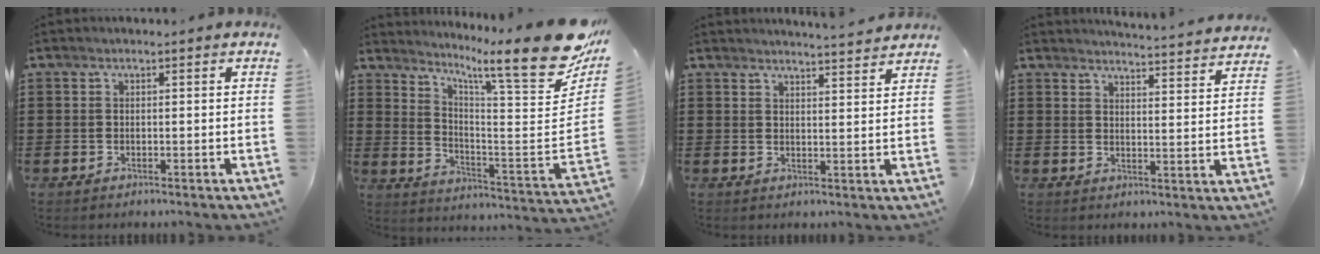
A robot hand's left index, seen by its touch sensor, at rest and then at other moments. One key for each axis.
{"total": 13.4, "fx": 9.8, "fy": 0.7, "fz": 9.2, "tx": -0.160, "ty": -0.087, "tz": 0.150}
{"total": 3.1, "fx": 3.1, "fy": -0.5, "fz": 0.3, "tx": -0.015, "ty": -0.016, "tz": 0.056}
{"total": 3.8, "fx": 3.8, "fy": -0.7, "fz": 0.2, "tx": -0.010, "ty": -0.033, "tz": 0.062}